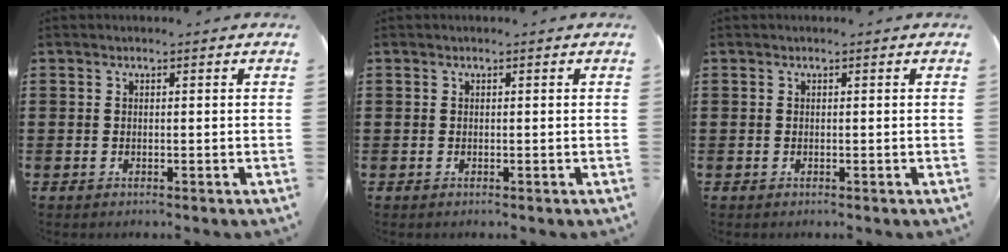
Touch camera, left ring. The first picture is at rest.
{"total": 0.0}
{"total": 0.0}